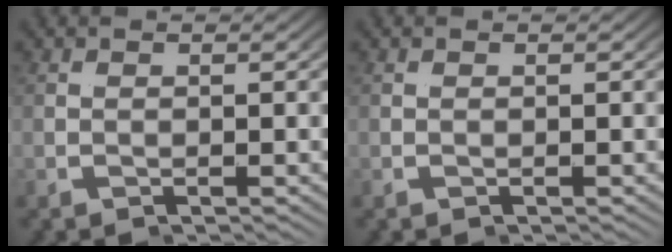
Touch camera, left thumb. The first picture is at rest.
{"total": 0.0}